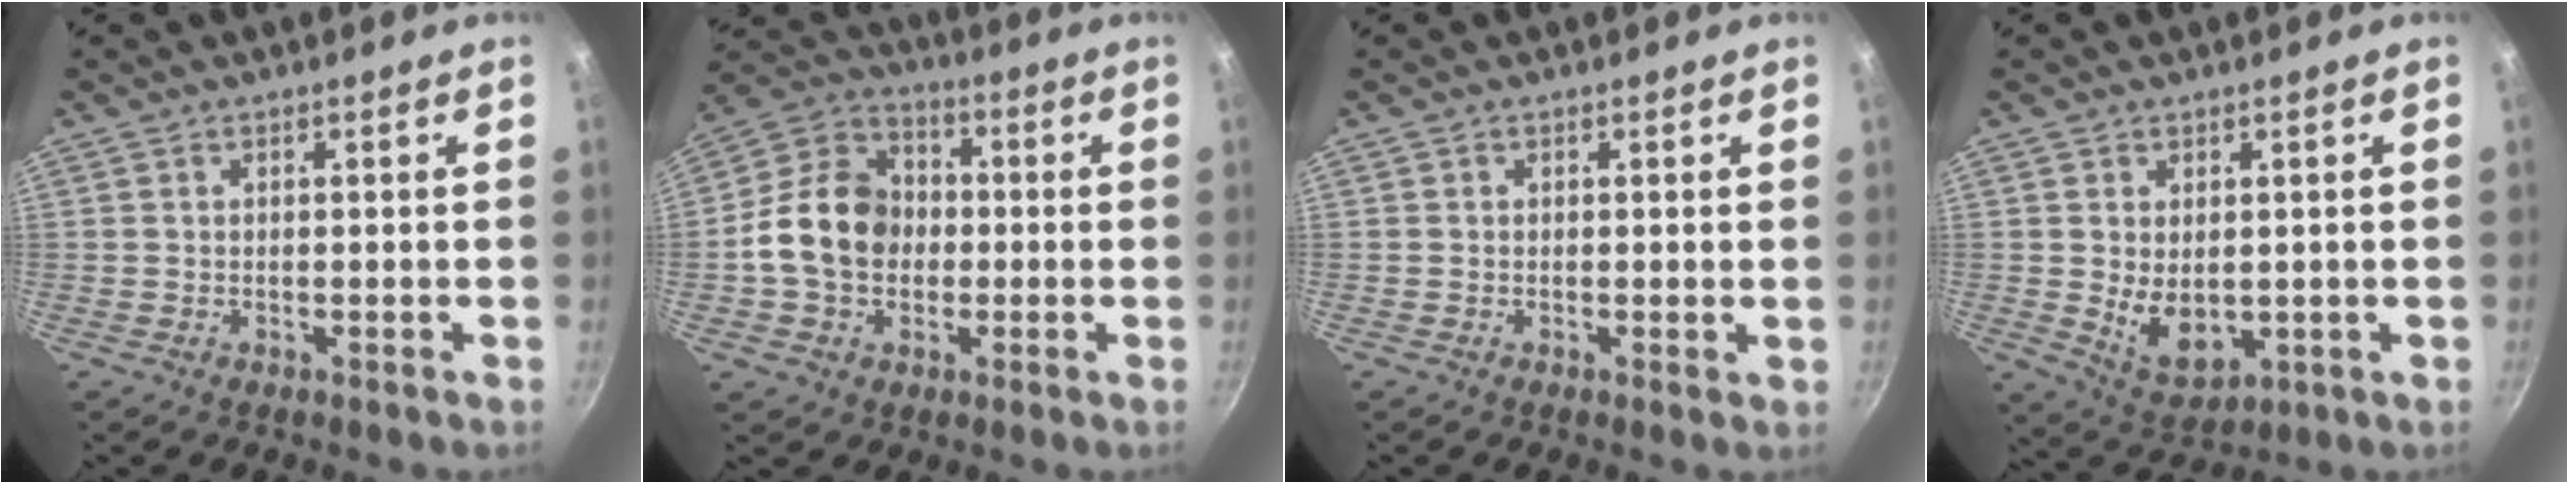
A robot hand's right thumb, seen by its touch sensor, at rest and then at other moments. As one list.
[{"total": 12.6, "force": [-1.1, 10.4, 7.1], "torque": [-0.089, 0.029, -0.038]}, {"total": 0.7, "force": [0.2, 0.4, 0.6], "torque": [-0.009, -0.002, -0.001]}, {"total": 7.6, "force": [0.3, 5.0, 5.8], "torque": [-0.086, -0.020, 0.024]}]